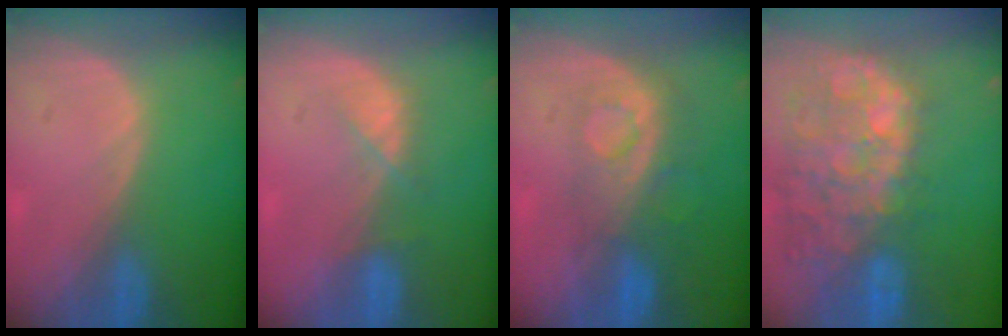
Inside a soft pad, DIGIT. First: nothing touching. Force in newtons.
{"total": 2.9, "press": 2.9, "slide": 0.7}
{"total": 8.3, "press": 7.3, "slide": 3.8}
{"total": 13.6, "press": 11.5, "slide": 7.2}